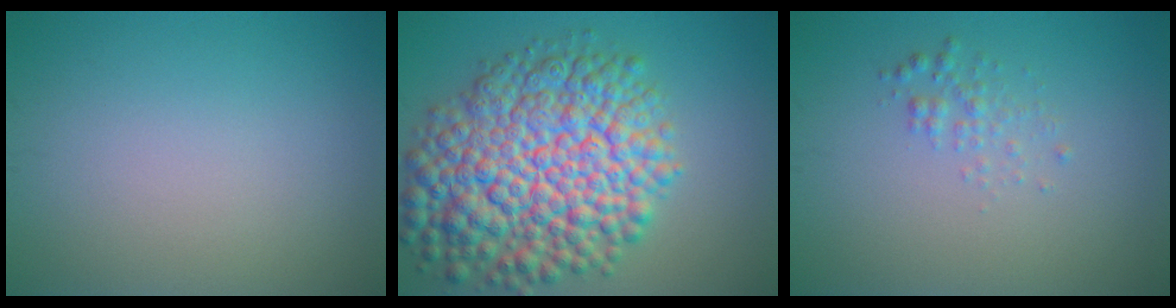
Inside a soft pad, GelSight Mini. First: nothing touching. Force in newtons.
{"total": 12.8, "press": 12.8, "slide": 0.4}
{"total": 1.3, "press": 1.3, "slide": 0.0}